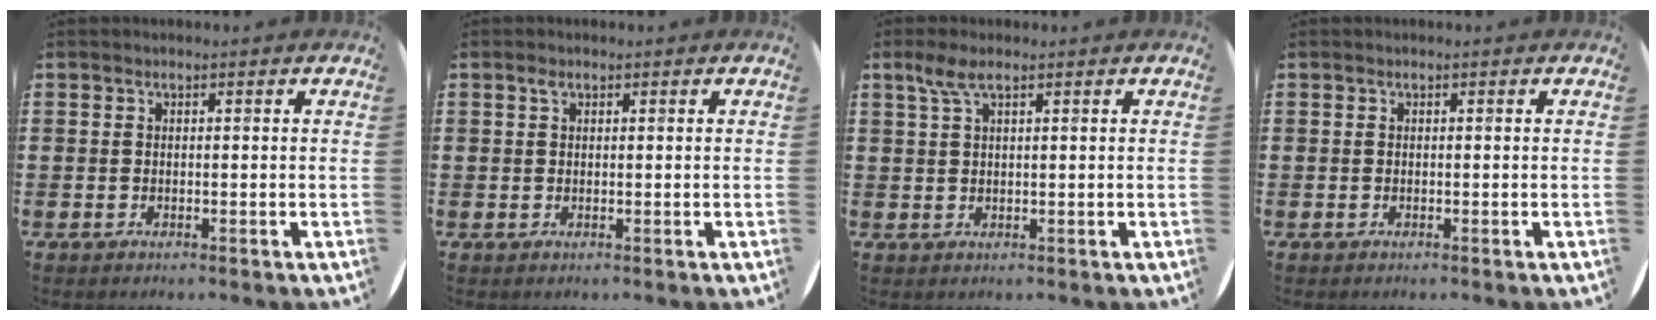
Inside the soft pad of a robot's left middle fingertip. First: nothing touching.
{"total": 0.8, "force": [0.5, 0.5, 0.4], "torque": [0.000, 0.000, 0.008]}
{"total": 2.8, "force": [1.7, 0.6, 2.2], "torque": [-0.047, 0.006, 0.028]}
{"total": 0.0}